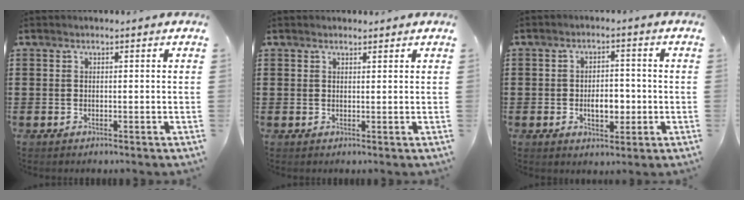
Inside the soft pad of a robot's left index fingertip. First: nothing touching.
{"total": 0.9, "force": [0.9, 0.2, 0.1], "torque": [-0.003, 0.001, 0.018]}
{"total": 4.9, "force": [-1.1, 2.7, 4.0], "torque": [-0.058, 0.000, -0.025]}